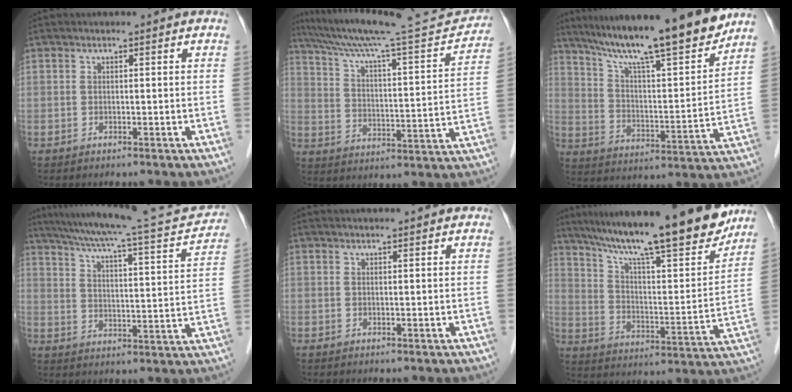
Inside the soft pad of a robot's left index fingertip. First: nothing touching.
{"total": 21.8, "force": [20.3, 0.1, 8.0], "torque": [-0.132, -0.034, 0.291]}
{"total": 18.7, "force": [16.0, 0.5, 9.7], "torque": [-0.158, -0.005, 0.255]}
{"total": 20.8, "force": [19.0, 0.7, 8.4], "torque": [-0.135, -0.023, 0.256]}
{"total": 2.4, "force": [2.2, 0.0, 0.8], "torque": [-0.009, 0.013, 0.028]}
{"total": 22.9, "force": [19.1, 2.2, 12.5], "torque": [-0.209, -0.013, 0.289]}